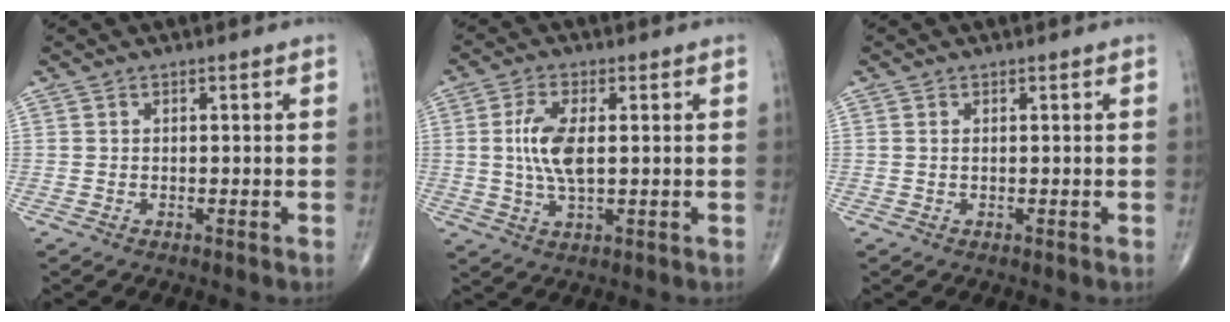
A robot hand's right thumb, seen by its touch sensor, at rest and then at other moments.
{"total": 5.2, "force": [0.7, 2.0, 4.8], "torque": [-0.105, -0.006, 0.015]}
{"total": 0.0}